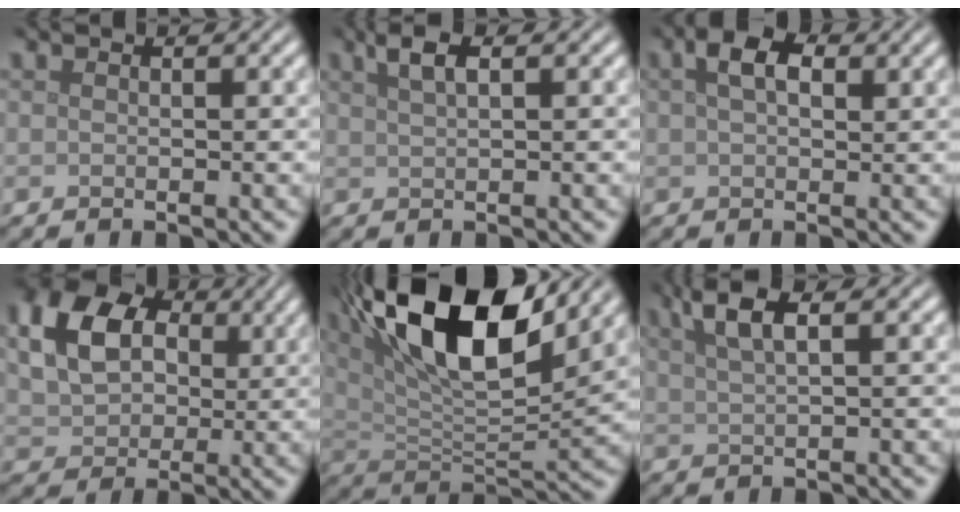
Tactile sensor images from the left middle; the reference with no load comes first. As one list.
[{"total": 2.5, "force": [1.4, 0.7, 1.9], "torque": [-0.032, 0.006, 0.026]}, {"total": 3.7, "force": [1.6, 2.0, 2.7], "torque": [-0.050, 0.008, 0.024]}, {"total": 10.6, "force": [3.4, 7.8, 6.2], "torque": [-0.141, 0.030, 0.060]}, {"total": 13.8, "force": [6.9, 4.9, 10.9], "torque": [-0.185, 0.016, 0.118]}, {"total": 3.9, "force": [2.1, 1.1, 3.0], "torque": [-0.052, 0.009, 0.038]}]